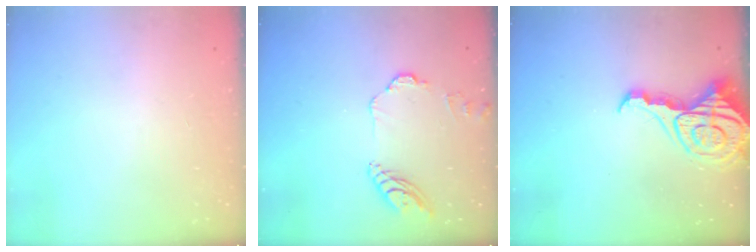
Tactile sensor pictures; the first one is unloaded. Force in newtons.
{"total": 10.4, "press": 10.3, "slide": 0.9}
{"total": 8.4, "press": 8.4, "slide": 0.8}